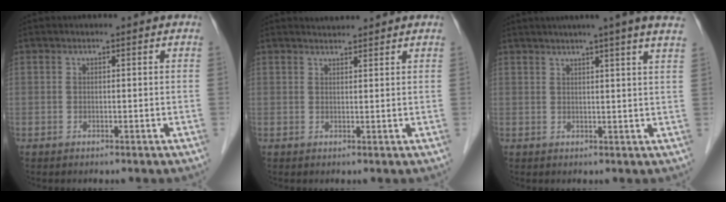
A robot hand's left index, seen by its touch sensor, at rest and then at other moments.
{"total": 1.7, "force": [1.7, 0.0, -0.2], "torque": [-0.008, 0.011, 0.033]}
{"total": 9.9, "force": [7.9, -1.2, 5.8], "torque": [-0.079, 0.016, 0.078]}